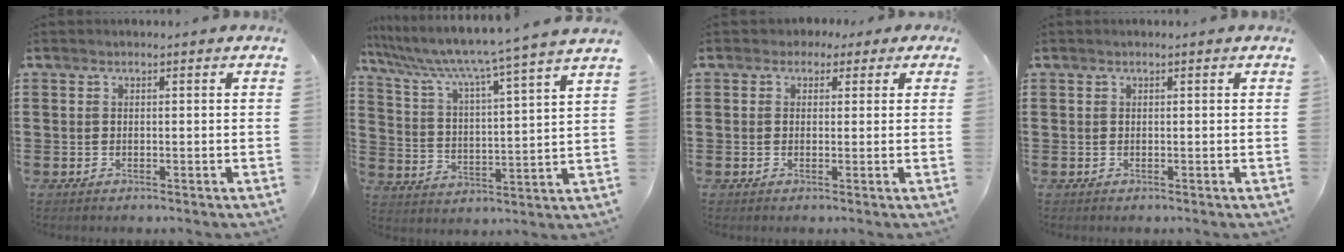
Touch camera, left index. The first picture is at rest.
{"total": 6.0, "force": [5.1, -1.4, 2.9], "torque": [-0.083, -0.053, 0.074]}
{"total": 1.7, "force": [0.6, 1.5, 0.5], "torque": [-0.017, 0.011, 0.009]}
{"total": 0.0}